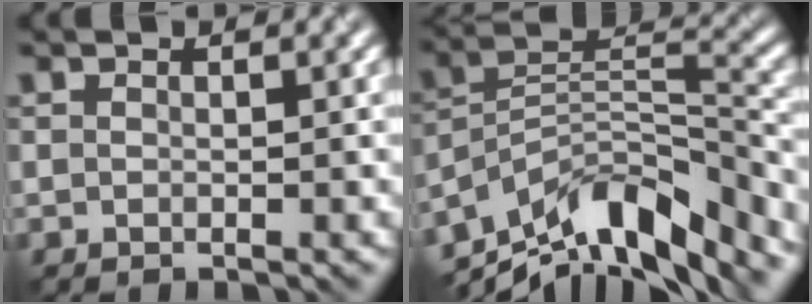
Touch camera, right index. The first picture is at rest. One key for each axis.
{"total": 10.6, "fx": -8.1, "fy": 3.7, "fz": 5.8, "tx": -0.103, "ty": 0.019, "tz": -0.153}